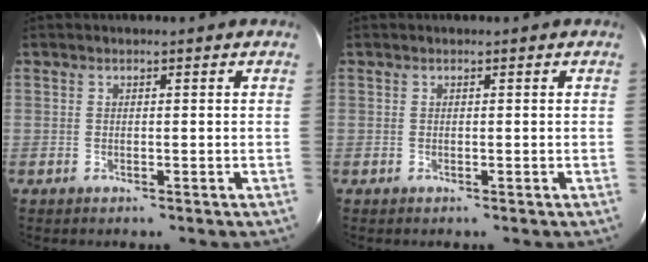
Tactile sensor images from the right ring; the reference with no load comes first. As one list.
[{"total": 0.0}]